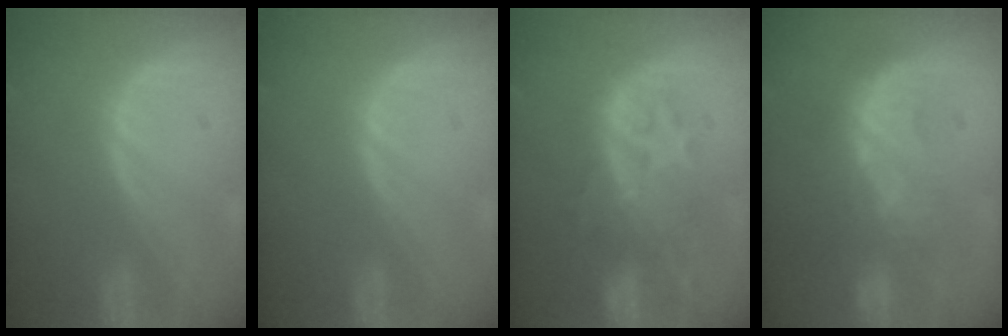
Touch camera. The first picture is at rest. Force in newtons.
{"total": 0.0}
{"total": 9.4, "press": 8.7, "slide": 3.5}
{"total": 8.6, "press": 8.1, "slide": 2.9}